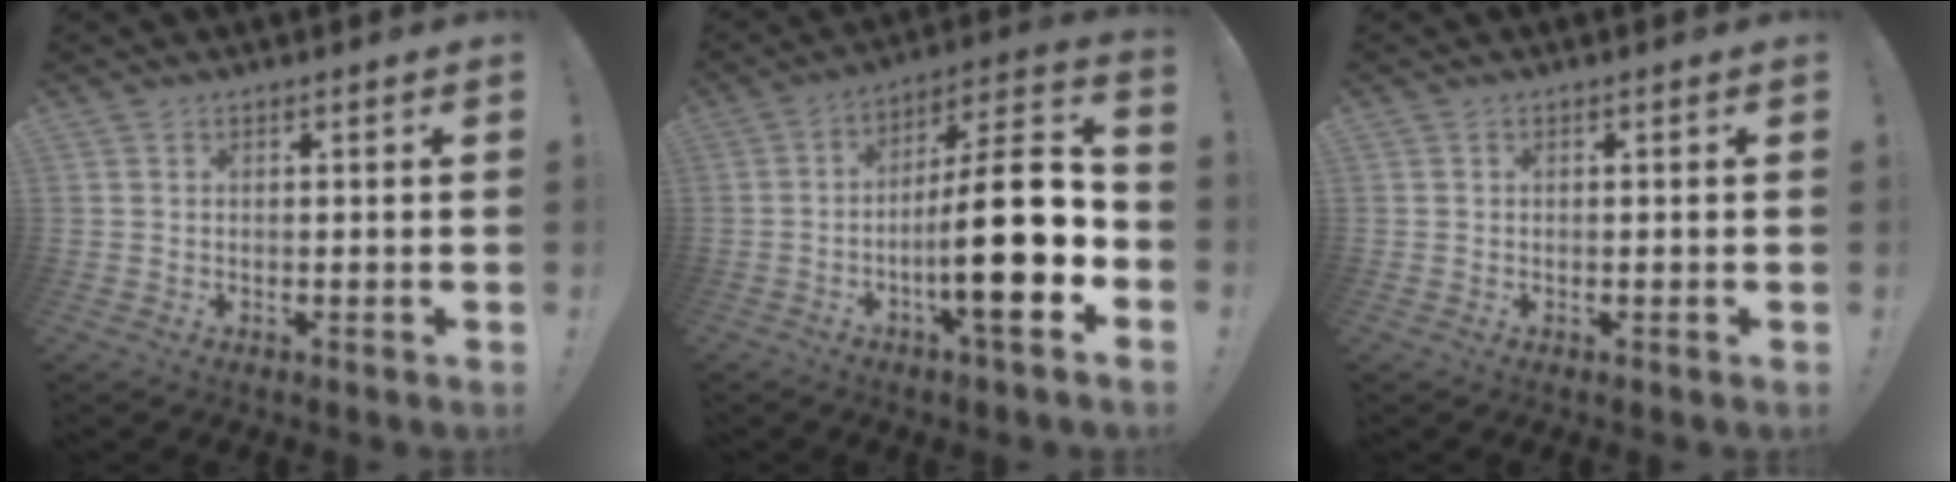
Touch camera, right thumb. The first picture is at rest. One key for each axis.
{"total": 22.5, "fx": -4.8, "fy": 4.8, "fz": 21.4, "tx": -0.347, "ty": 0.017, "tz": -0.080}
{"total": 0.0}